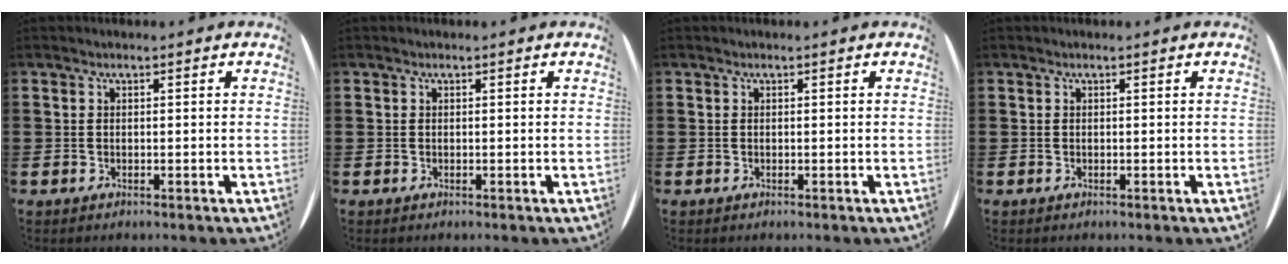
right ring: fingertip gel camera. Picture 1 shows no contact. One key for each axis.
{"total": 0.0}
{"total": 0.0}
{"total": 0.0}